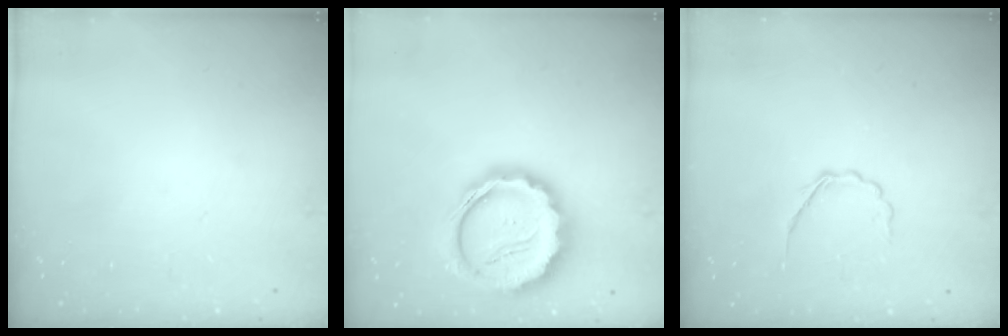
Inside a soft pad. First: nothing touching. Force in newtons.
{"total": 19.7, "press": 19.4, "slide": 3.8}
{"total": 3.1, "press": 3.0, "slide": 1.0}